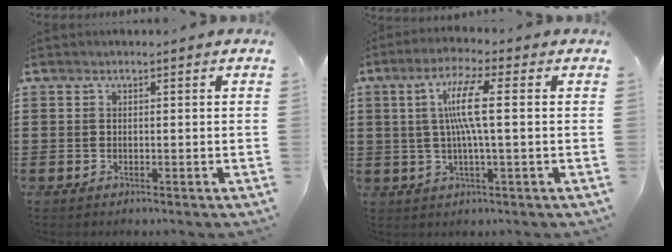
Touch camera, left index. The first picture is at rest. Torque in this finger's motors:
{"motor_torque": [-0.04, 0.01, 0.00, 0.00]}